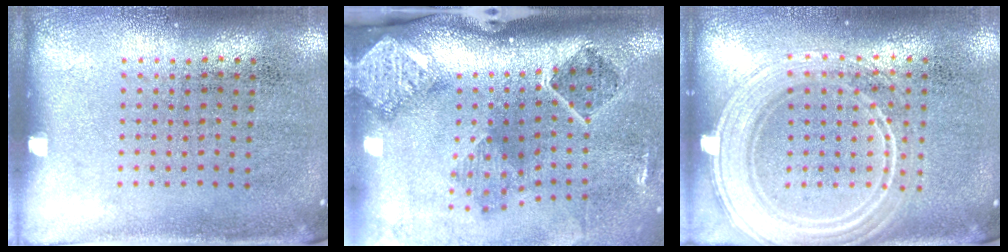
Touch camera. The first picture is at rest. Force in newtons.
{"total": 2.9, "press": 1.8, "slide": 2.3}
{"total": 2.3, "press": 2.3, "slide": 0.4}